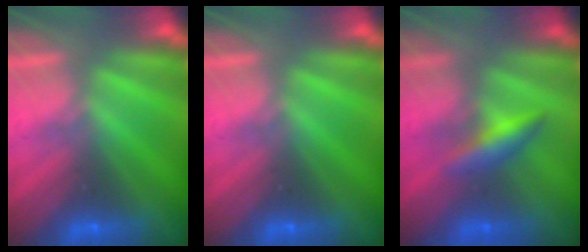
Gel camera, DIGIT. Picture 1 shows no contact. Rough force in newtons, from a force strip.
{"total": 0.0}
{"total": 2.5}